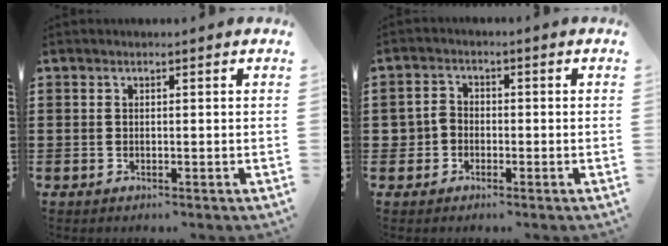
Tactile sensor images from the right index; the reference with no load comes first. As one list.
[{"total": 2.6, "force": [-1.3, 2.2, 0.4], "torque": [-0.025, 0.004, -0.032]}]